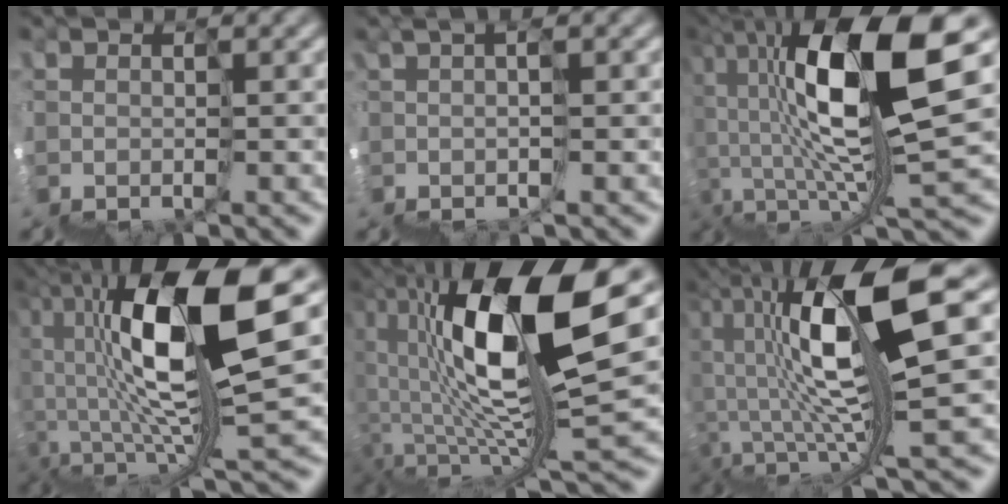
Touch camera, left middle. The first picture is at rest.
{"total": 1.9, "force": [0.8, -1.7, 0.0], "torque": [0.008, 0.013, 0.024]}
{"total": 9.1, "force": [3.7, -0.1, 8.2], "torque": [-0.153, 0.042, 0.065]}
{"total": 8.5, "force": [2.8, -0.4, 8.0], "torque": [-0.153, 0.044, 0.053]}
{"total": 9.5, "force": [3.2, 0.0, 8.9], "torque": [-0.156, 0.047, 0.056]}
{"total": 8.1, "force": [2.2, -1.5, 7.7], "torque": [-0.123, 0.051, 0.043]}